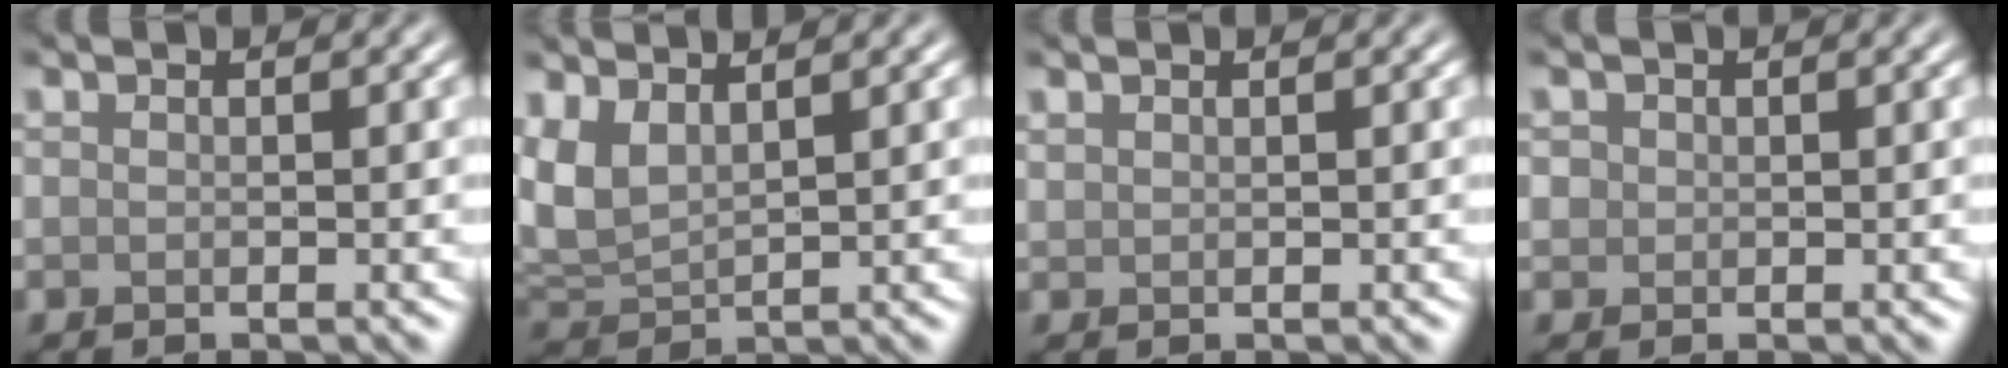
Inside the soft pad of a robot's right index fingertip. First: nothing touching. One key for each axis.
{"total": 3.9, "fx": 1.8, "fy": 2.0, "fz": 2.9, "tx": -0.076, "ty": 0.006, "tz": 0.038}
{"total": 0.5, "fx": 0.5, "fy": 0.2, "fz": 0.1, "tx": -0.005, "ty": 0.002, "tz": 0.012}
{"total": 0.9, "fx": 0.1, "fy": 0.9, "fz": 0.1, "tx": 0.004, "ty": -0.002, "tz": 0.002}